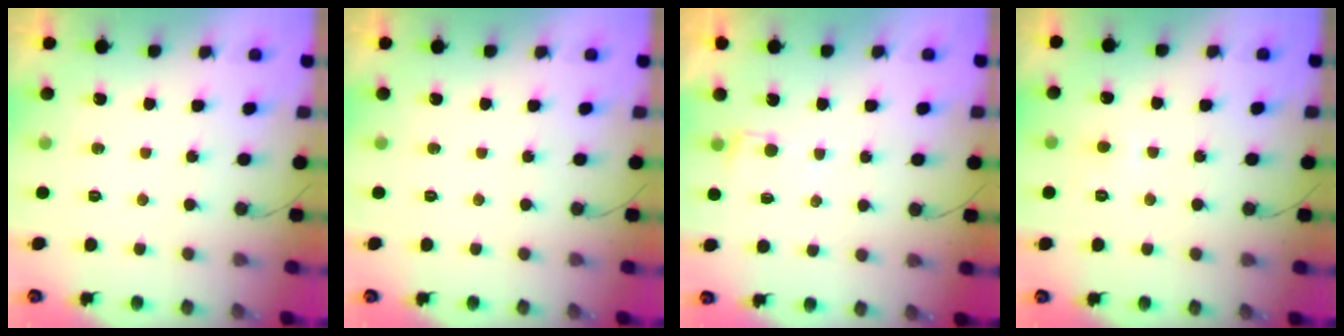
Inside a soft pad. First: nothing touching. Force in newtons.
{"total": 0.0}
{"total": 2.1, "press": 2.1, "slide": 0.3}
{"total": 4.6, "press": 4.6, "slide": 0.5}